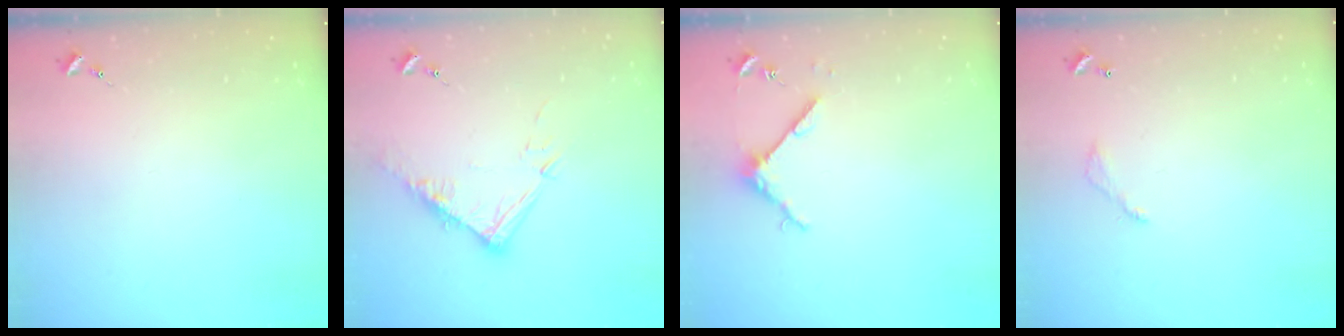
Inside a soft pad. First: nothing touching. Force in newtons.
{"total": 12.1, "press": 12.1, "slide": 1.2}
{"total": 4.5, "press": 4.5, "slide": 0.5}
{"total": 3.8, "press": 3.8, "slide": 0.2}